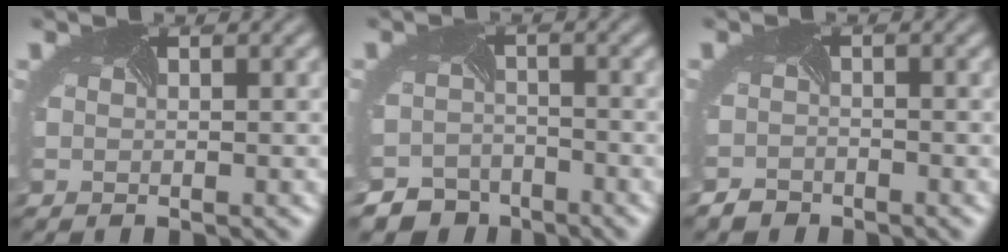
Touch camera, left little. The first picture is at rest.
{"total": 5.0, "force": [-4.6, 1.9, -0.5], "torque": [0.013, -0.023, -0.076]}
{"total": 2.4, "force": [-2.2, 0.6, -0.7], "torque": [0.006, -0.015, -0.041]}